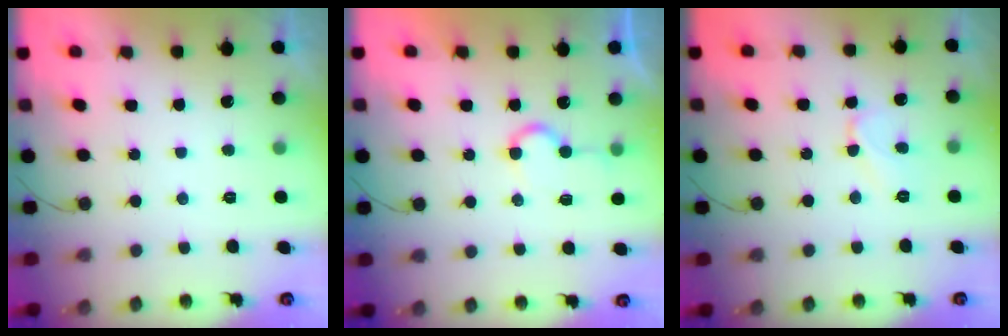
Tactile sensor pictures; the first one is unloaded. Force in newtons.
{"total": 6.6, "press": 6.6, "slide": 0.7}
{"total": 5.6, "press": 5.6, "slide": 0.3}